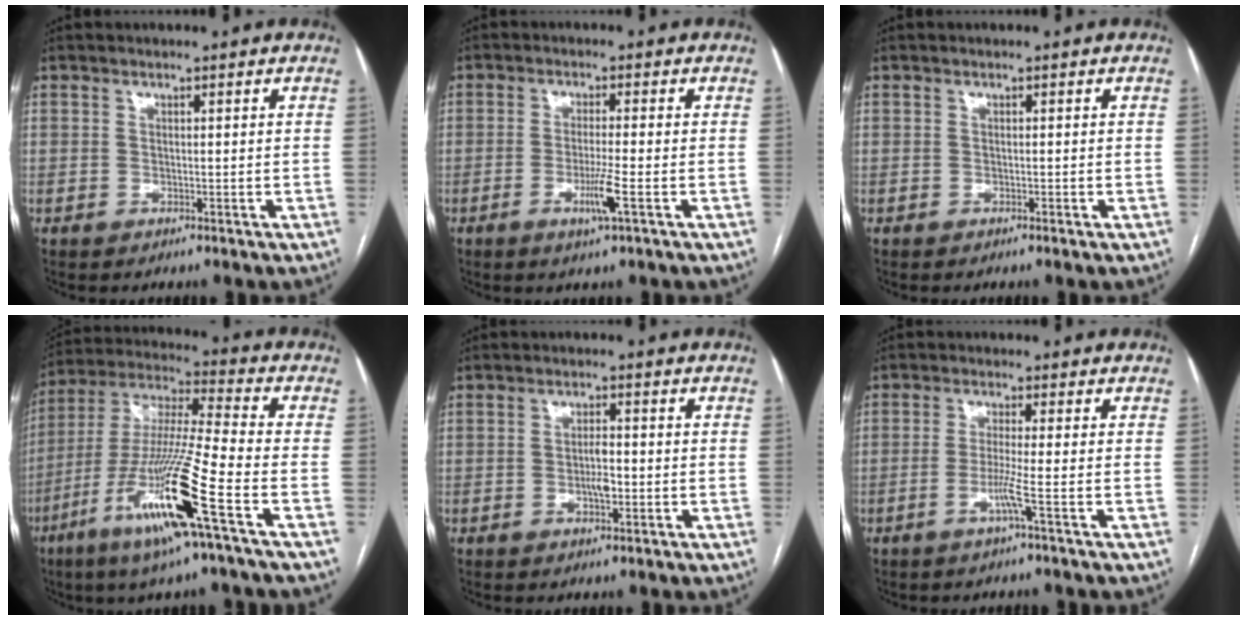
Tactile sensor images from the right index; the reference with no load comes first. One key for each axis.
{"total": 4.4, "fx": -1.8, "fy": -0.5, "fz": 4.0, "tx": -0.079, "ty": -0.011, "tz": -0.034}
{"total": 0.0}
{"total": 18.3, "fx": -8.2, "fy": -0.8, "fz": 16.4, "tx": -0.344, "ty": -0.033, "tz": -0.161}
{"total": 2.7, "fx": -0.7, "fy": 0.8, "fz": 2.5, "tx": -0.046, "ty": 0.003, "tz": -0.011}
{"total": 3.4, "fx": -1.5, "fy": -1.2, "fz": 2.7, "tx": -0.059, "ty": -0.007, "tz": -0.033}